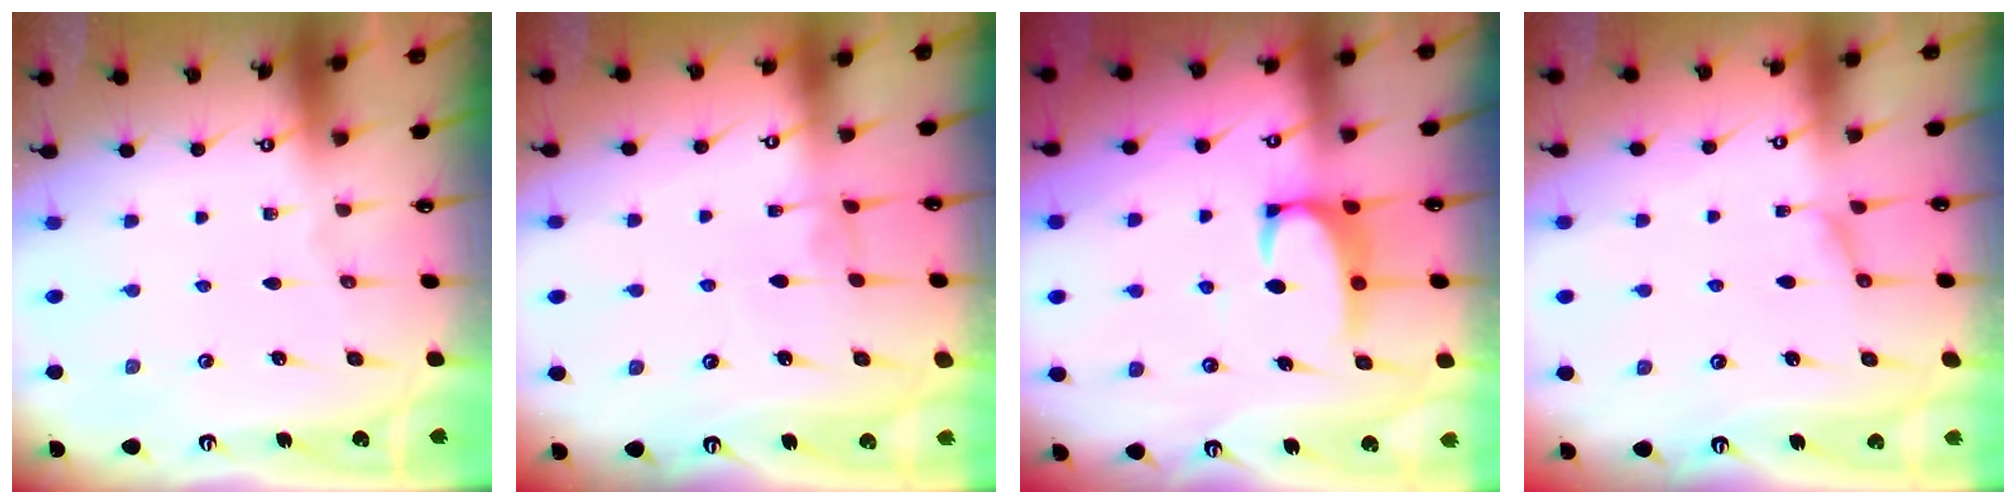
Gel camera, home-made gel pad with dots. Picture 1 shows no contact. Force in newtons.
{"total": 1.4, "press": 1.3, "slide": 0.4}
{"total": 3.0, "press": 2.9, "slide": 0.8}
{"total": 1.2, "press": 0.9, "slide": 0.8}